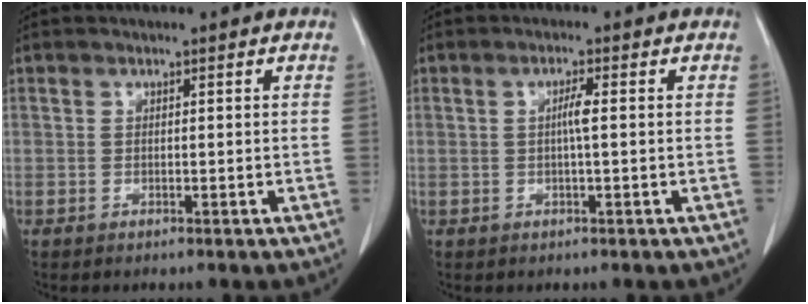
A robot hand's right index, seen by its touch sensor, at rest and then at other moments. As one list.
[{"total": 2.1, "force": [0.1, 0.0, 2.1], "torque": [-0.040, 0.002, 0.001]}]